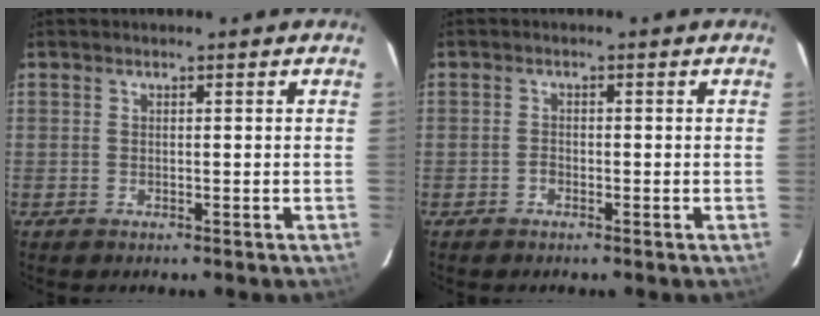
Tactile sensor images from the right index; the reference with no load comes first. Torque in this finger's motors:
{"motor_torque": [0.38, 0.14, 0.01, -0.02]}